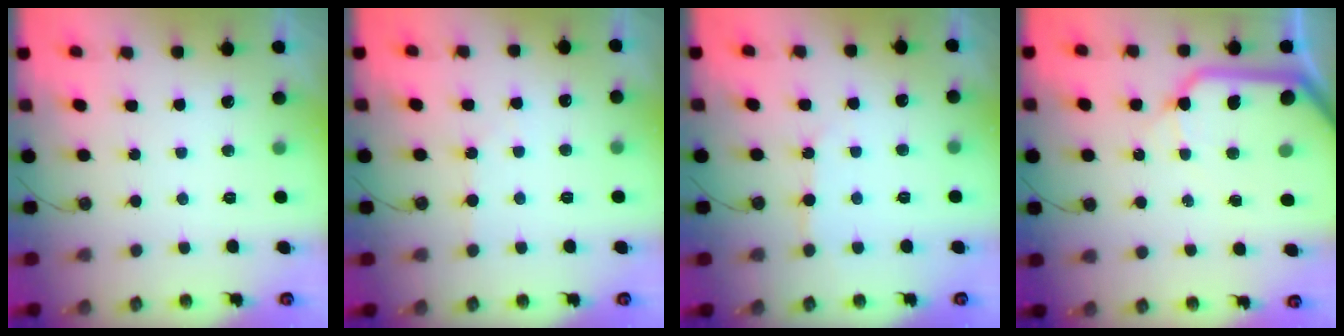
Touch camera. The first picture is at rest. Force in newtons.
{"total": 2.9, "press": 2.8, "slide": 0.5}
{"total": 4.1, "press": 4.0, "slide": 0.3}
{"total": 15.6, "press": 15.4, "slide": 2.4}